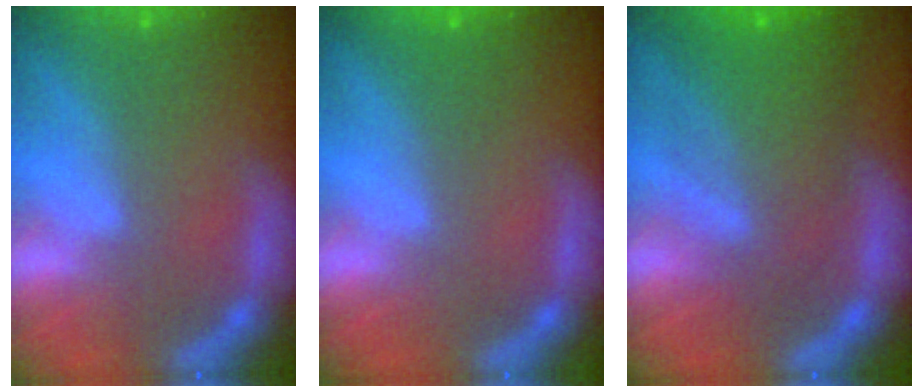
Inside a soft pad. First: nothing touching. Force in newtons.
{"total": 0.9}
{"total": 8.1}